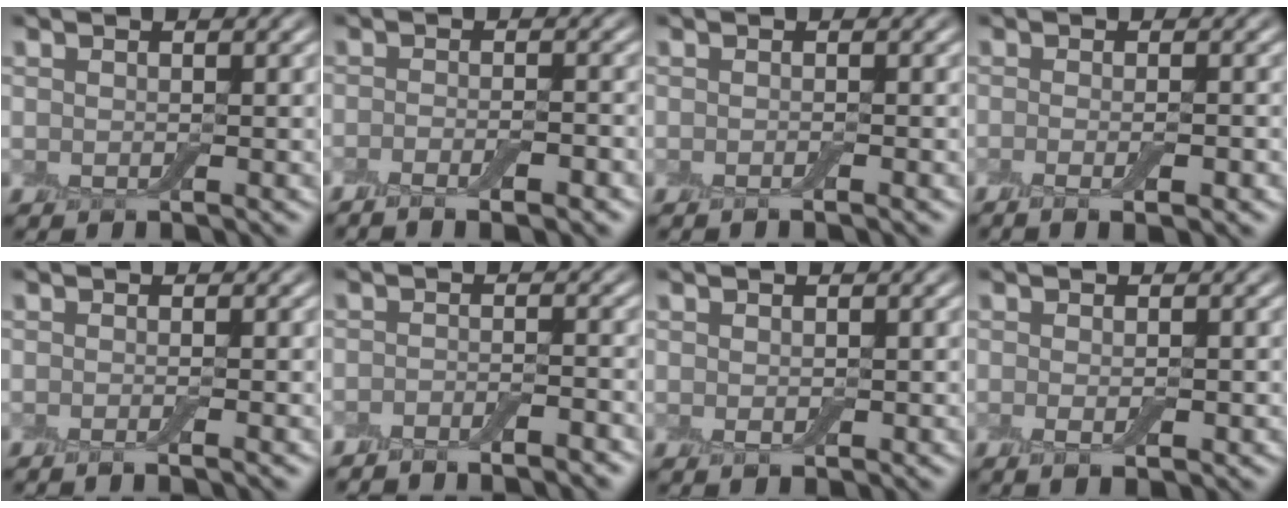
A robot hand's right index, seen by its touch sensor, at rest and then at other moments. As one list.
[{"total": 3.9, "force": [-2.3, 0.9, 3.0], "torque": [-0.048, 0.005, -0.037]}, {"total": 0.7, "force": [-0.5, 0.0, 0.6], "torque": [-0.008, -0.003, -0.008]}, {"total": 3.7, "force": [-1.1, 1.3, 3.3], "torque": [-0.031, -0.001, -0.018]}, {"total": 1.5, "force": [-0.5, 0.5, 1.3], "torque": [-0.007, -0.005, -0.014]}, {"total": 2.7, "force": [-2.4, 0.3, 1.2], "torque": [-0.020, 0.001, -0.041]}, {"total": 0.7, "force": [0.0, 0.5, 0.5], "torque": [-0.008, -0.002, 0.002]}, {"total": 1.6, "force": [-0.3, 0.5, 1.5], "torque": [-0.028, -0.008, -0.004]}]